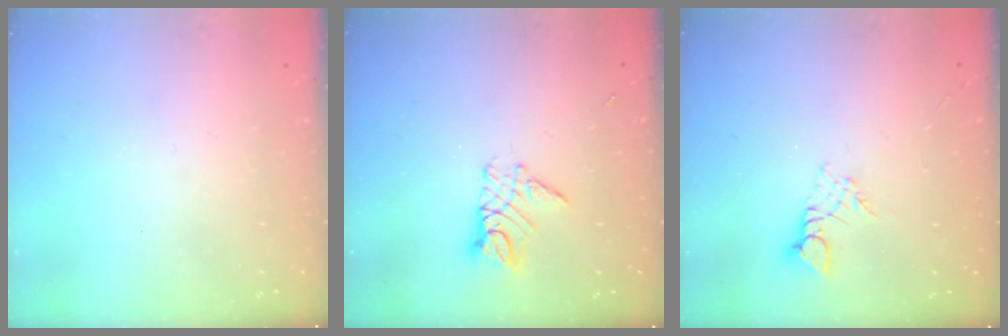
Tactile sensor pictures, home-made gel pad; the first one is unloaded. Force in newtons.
{"total": 9.0, "press": 9.0, "slide": 0.8}
{"total": 2.7, "press": 2.7, "slide": 0.3}